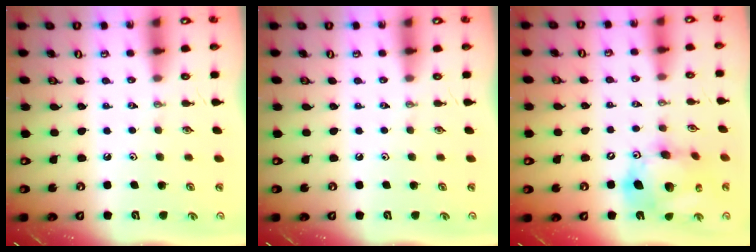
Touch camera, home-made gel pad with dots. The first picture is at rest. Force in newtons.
{"total": 0.0}
{"total": 17.8, "press": 17.5, "slide": 2.9}